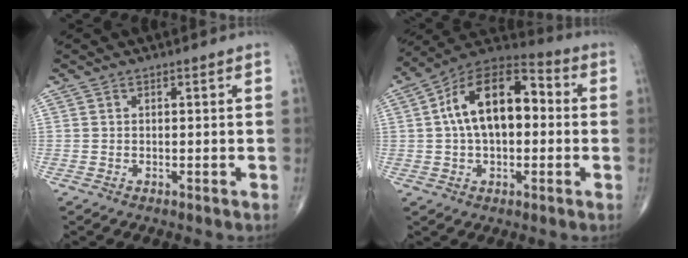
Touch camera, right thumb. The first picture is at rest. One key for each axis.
{"total": 16.8, "fx": 1.5, "fy": 9.5, "fz": 13.8, "tx": -0.216, "ty": 0.041, "tz": 0.014}